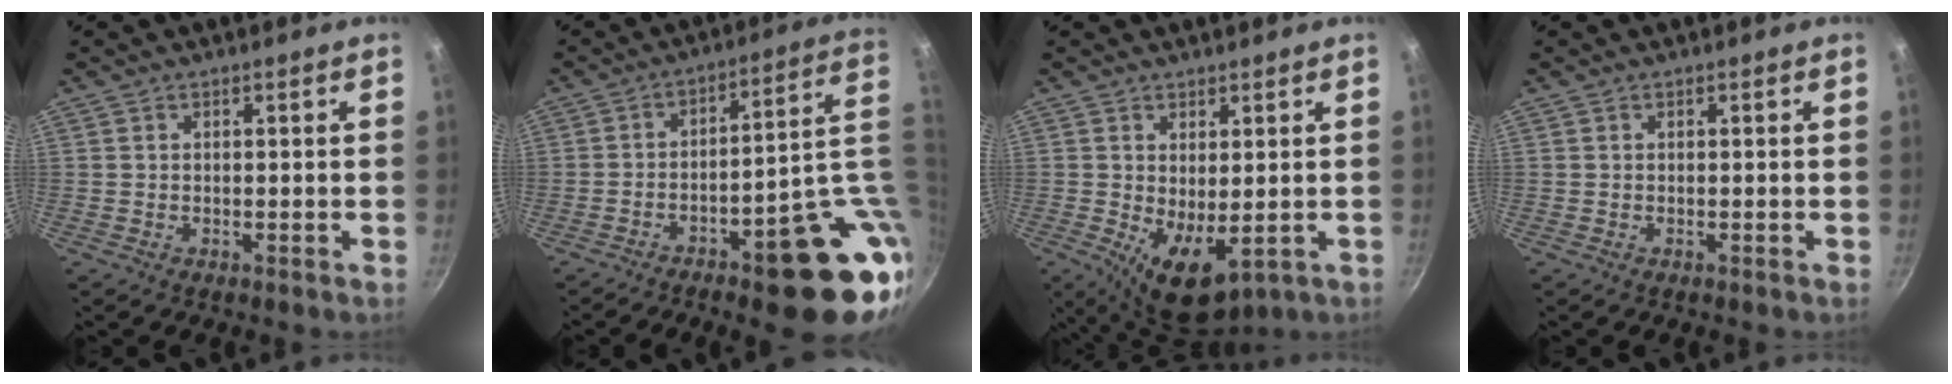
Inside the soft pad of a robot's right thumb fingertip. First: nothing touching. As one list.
[{"total": 21.0, "force": [-2.3, 7.2, 19.6], "torque": [-0.212, 0.008, -0.014]}, {"total": 8.2, "force": [-0.5, 4.1, 7.1], "torque": [-0.091, -0.019, 0.008]}, {"total": 0.0}]